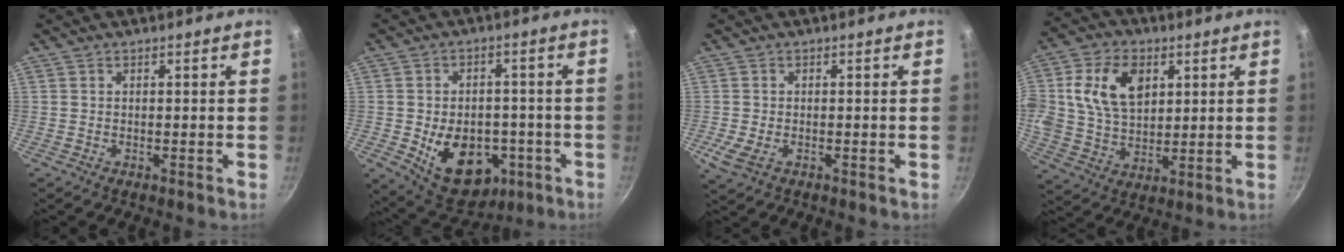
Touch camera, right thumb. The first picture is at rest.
{"total": 15.5, "force": [-4.1, 11.0, 10.2], "torque": [-0.117, 0.012, -0.040]}
{"total": 3.5, "force": [-1.0, 2.0, 2.7], "torque": [-0.052, -0.007, -0.018]}
{"total": 14.4, "force": [4.1, 9.9, 9.7], "torque": [-0.161, -0.002, 0.073]}